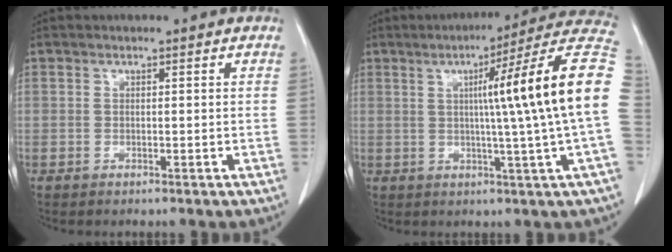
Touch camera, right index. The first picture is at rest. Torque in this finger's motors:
{"motor_torque": [2.14, 0.00, 1.05, 0.21]}